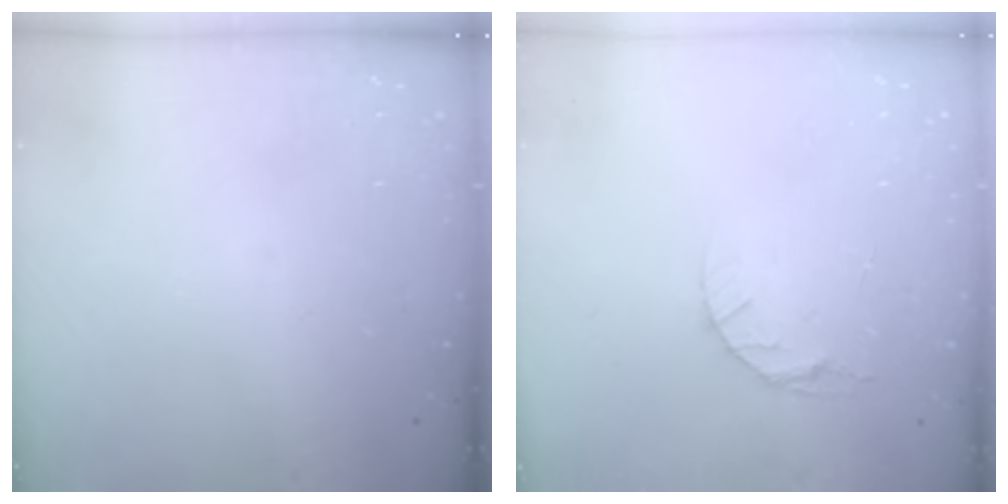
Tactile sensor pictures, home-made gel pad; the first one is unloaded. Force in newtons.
{"total": 4.9, "press": 4.9, "slide": 0.6}